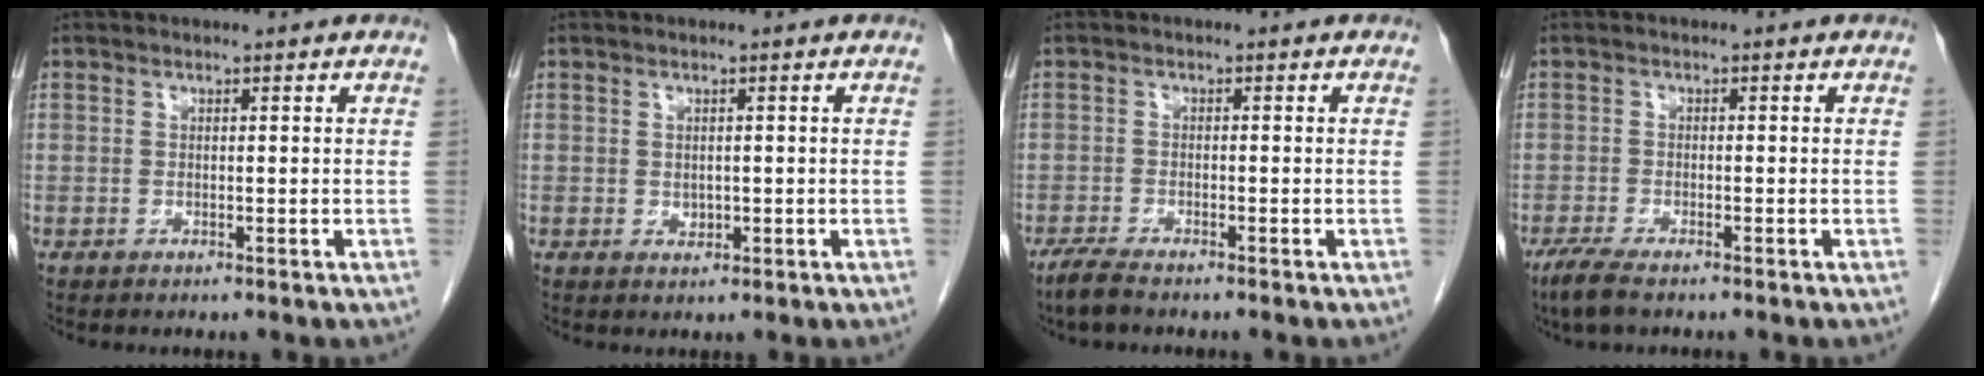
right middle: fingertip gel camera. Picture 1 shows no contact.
{"total": 1.1, "force": [-0.1, 0.9, 0.7], "torque": [-0.013, 0.000, 0.002]}
{"total": 3.2, "force": [-2.6, 0.4, 1.8], "torque": [-0.042, -0.009, -0.047]}
{"total": 4.1, "force": [-3.0, 0.7, 2.6], "torque": [-0.057, -0.012, -0.052]}